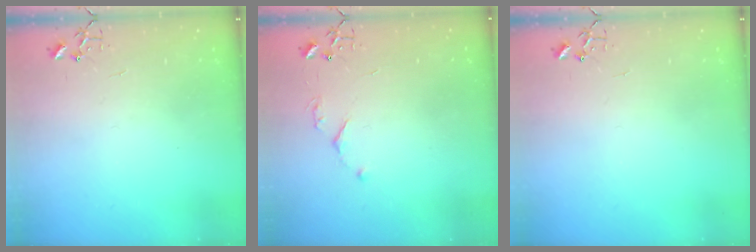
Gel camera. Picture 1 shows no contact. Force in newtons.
{"total": 4.3, "press": 4.3, "slide": 0.7}
{"total": 0.0}